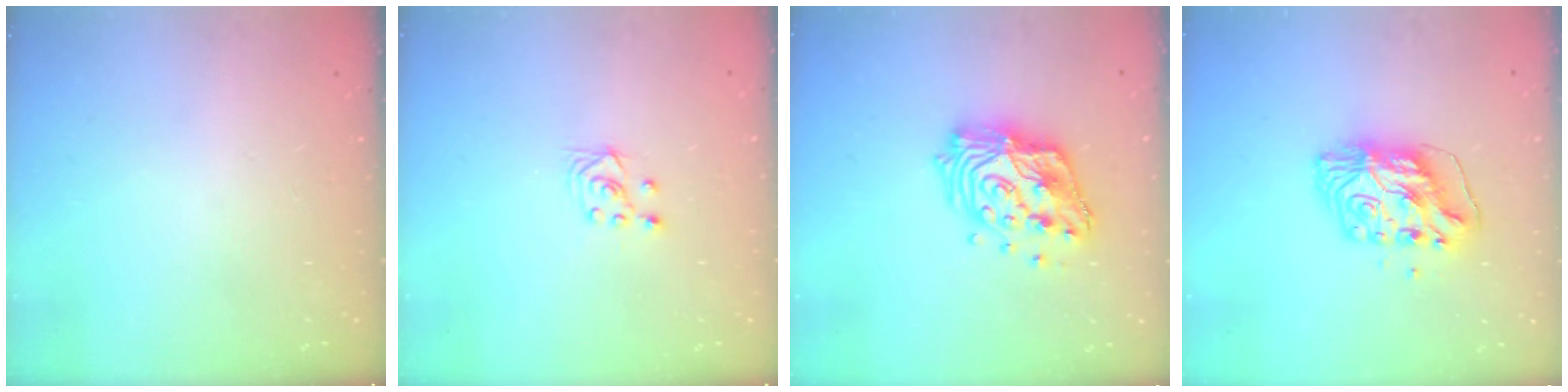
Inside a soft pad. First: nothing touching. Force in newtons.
{"total": 2.6, "press": 2.5, "slide": 1.0}
{"total": 15.9, "press": 15.9, "slide": 1.0}
{"total": 11.3, "press": 11.3, "slide": 1.1}